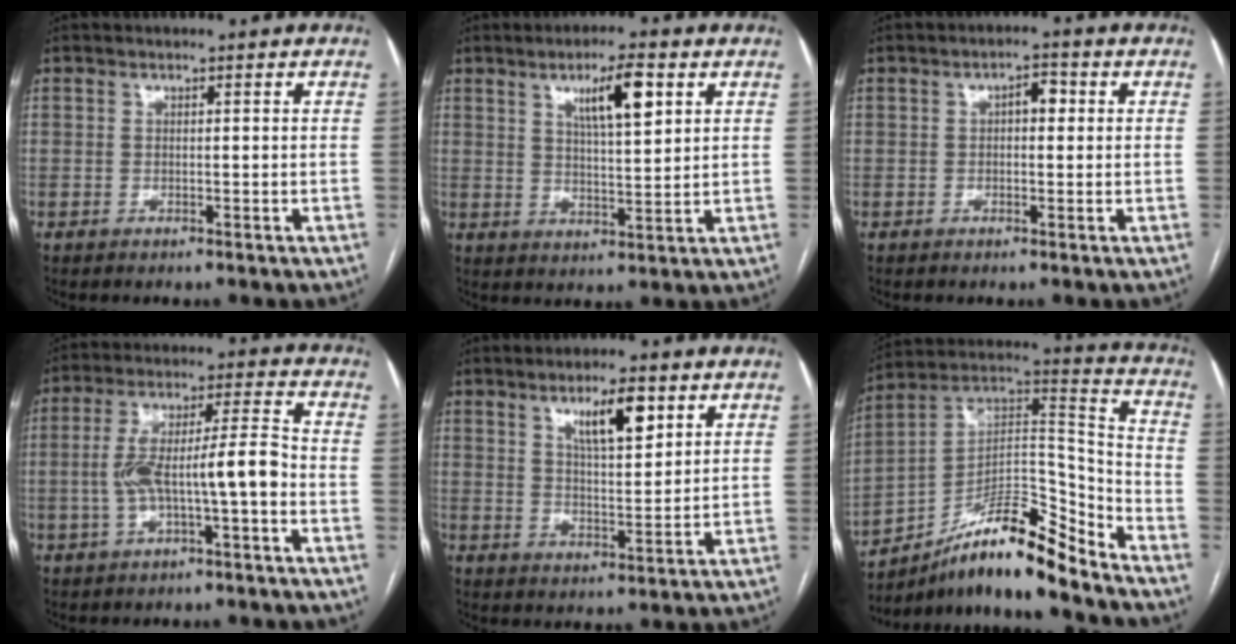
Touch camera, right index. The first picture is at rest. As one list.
[{"total": 7.9, "force": [3.7, 1.4, 6.8], "torque": [-0.118, 0.004, 0.063]}, {"total": 2.8, "force": [0.4, 1.4, 2.4], "torque": [-0.035, 0.014, 0.004]}, {"total": 9.9, "force": [-2.5, 1.2, 9.5], "torque": [-0.180, 0.031, -0.039]}, {"total": 7.6, "force": [4.0, 1.8, 6.1], "torque": [-0.105, -0.001, 0.071]}, {"total": 16.9, "force": [-13.1, 2.3, 10.4], "torque": [-0.171, 0.040, -0.222]}]